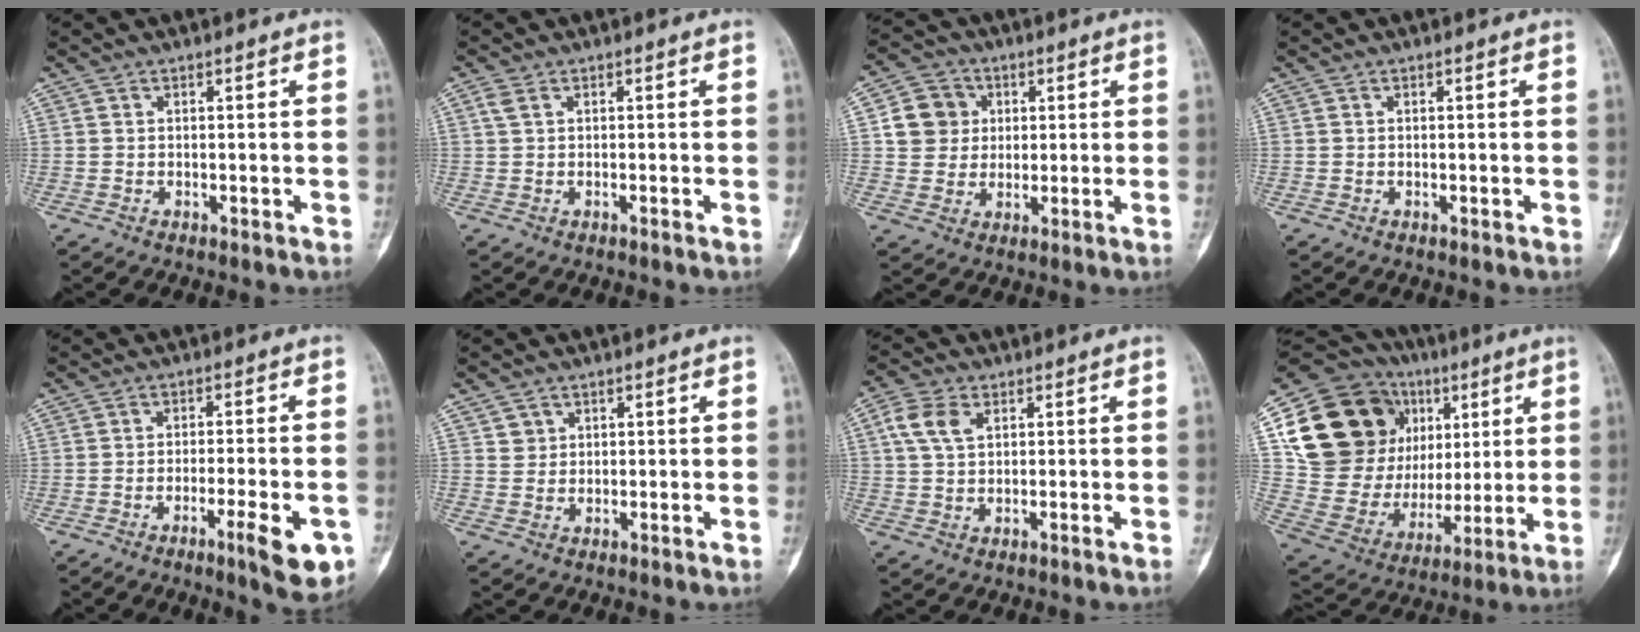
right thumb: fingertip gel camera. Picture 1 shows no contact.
{"total": 1.3, "force": [0.2, 0.5, 1.2], "torque": [-0.037, 0.008, 0.007]}
{"total": 7.8, "force": [1.7, 7.1, 2.7], "torque": [-0.019, 0.003, 0.024]}
{"total": 0.0}
{"total": 8.8, "force": [-4.1, 1.7, 7.7], "torque": [-0.104, 0.005, -0.054]}
{"total": 1.8, "force": [1.0, 1.5, 0.2], "torque": [0.011, -0.004, 0.012]}
{"total": 5.6, "force": [1.8, 3.3, 4.1], "torque": [-0.090, 0.011, 0.034]}
{"total": 28.2, "force": [9.2, 20.8, 16.6], "torque": [-0.266, 0.027, 0.177]}